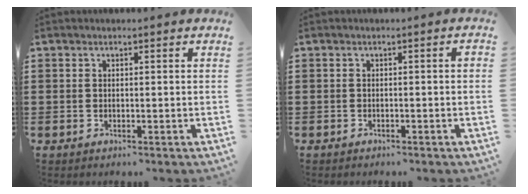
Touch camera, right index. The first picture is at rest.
{"total": 0.9, "force": [-0.8, 0.1, 0.4], "torque": [-0.008, -0.004, -0.014]}